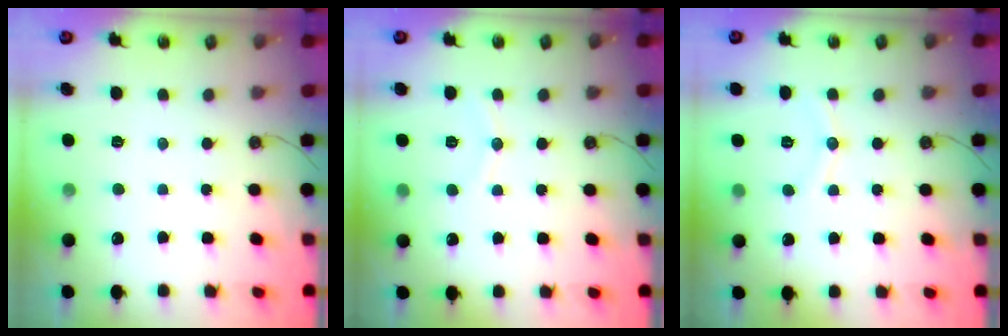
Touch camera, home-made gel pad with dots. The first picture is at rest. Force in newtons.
{"total": 5.8, "press": 5.8, "slide": 0.5}
{"total": 6.5, "press": 6.5, "slide": 0.2}